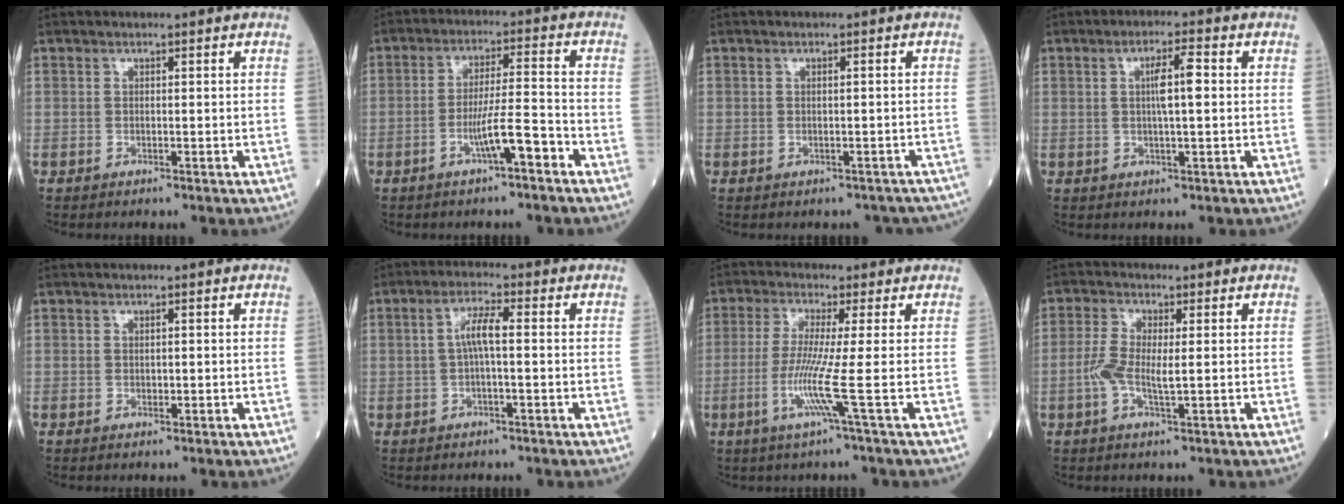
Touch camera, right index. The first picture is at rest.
{"total": 6.5, "force": [-3.5, 0.5, 5.5], "torque": [-0.102, 0.010, -0.059]}
{"total": 5.8, "force": [-4.4, 3.4, 1.5], "torque": [-0.013, 0.028, -0.046]}
{"total": 4.7, "force": [0.5, 0.5, 4.7], "torque": [-0.085, 0.006, 0.009]}
{"total": 0.7, "force": [0.1, 0.4, 0.5], "torque": [-0.012, -0.001, 0.004]}
{"total": 4.4, "force": [0.2, 0.9, 4.3], "torque": [-0.089, 0.013, 0.005]}
{"total": 6.6, "force": [-1.7, -1.9, 6.1], "torque": [-0.130, -0.018, -0.041]}
{"total": 4.7, "force": [-0.5, 1.3, 4.5], "torque": [-0.109, 0.000, -0.013]}